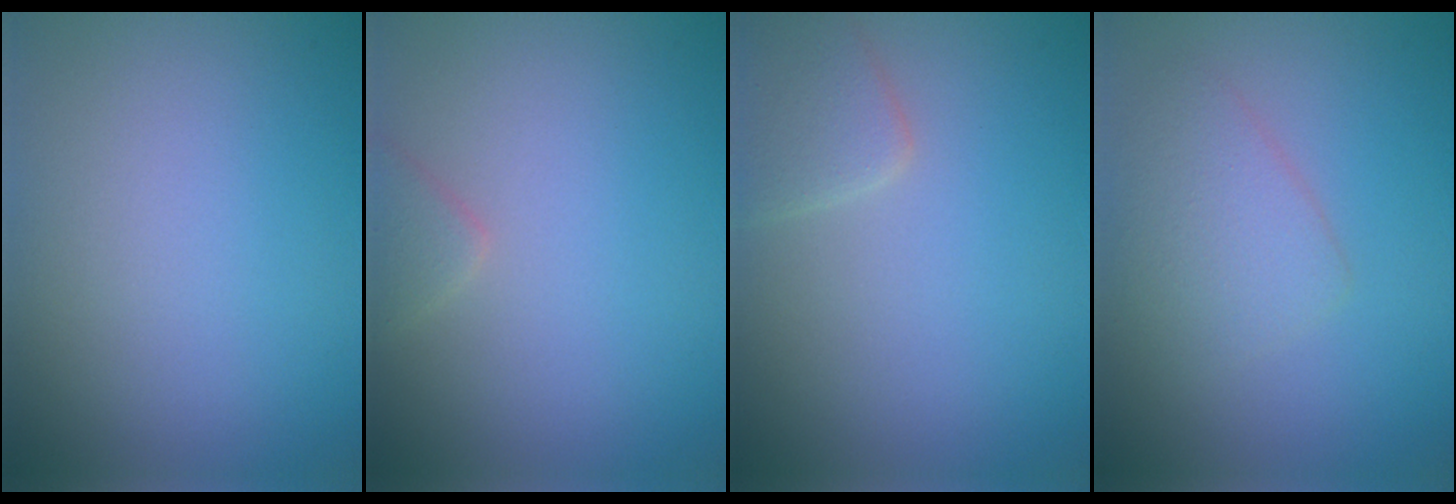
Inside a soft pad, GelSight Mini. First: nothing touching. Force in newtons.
{"total": 1.3, "press": 1.3, "slide": 0.1}
{"total": 2.3, "press": 2.3, "slide": 0.1}
{"total": 2.9, "press": 2.9, "slide": 0.0}